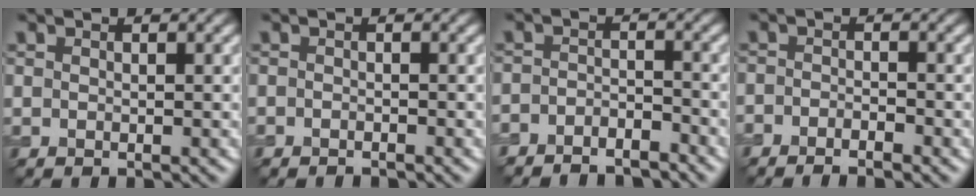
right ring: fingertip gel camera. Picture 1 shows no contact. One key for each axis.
{"total": 0.8, "fx": -0.8, "fy": 0.1, "fz": 0.1, "tx": -0.001, "ty": -0.003, "tz": -0.015}
{"total": 3.6, "fx": -3.4, "fy": 0.8, "fz": 0.7, "tx": -0.012, "ty": -0.006, "tz": -0.062}
{"total": 2.1, "fx": -1.7, "fy": 0.4, "fz": 1.1, "tx": -0.022, "ty": -0.004, "tz": -0.035}